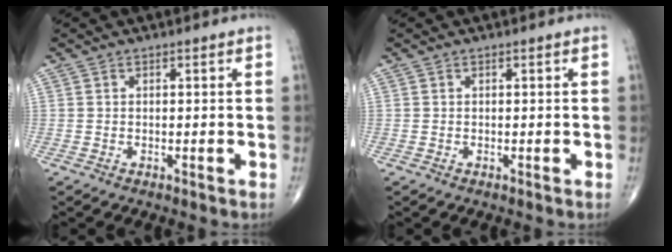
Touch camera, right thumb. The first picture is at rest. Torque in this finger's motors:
{"motor_torque": [0.01, 0.01, 0.02, -0.02, 0.02]}